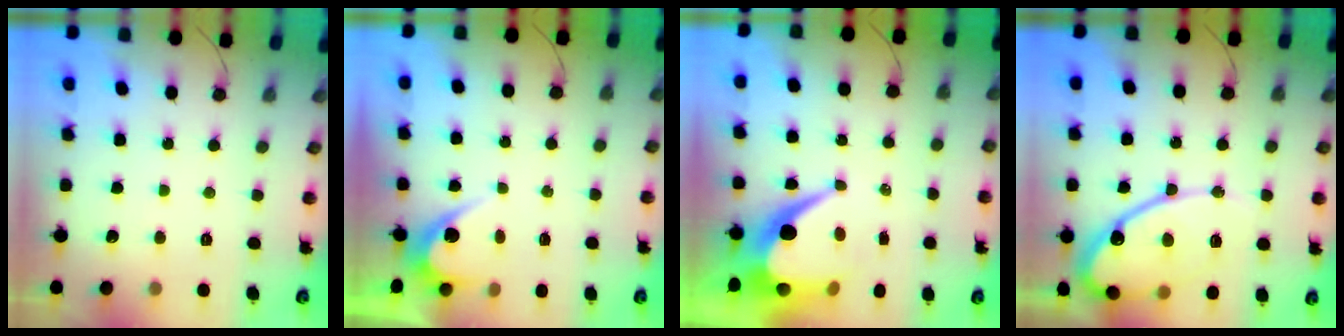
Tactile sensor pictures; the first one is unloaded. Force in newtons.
{"total": 4.6, "press": 4.6, "slide": 0.3}
{"total": 11.2, "press": 11.1, "slide": 1.0}
{"total": 16.4, "press": 16.3, "slide": 1.3}